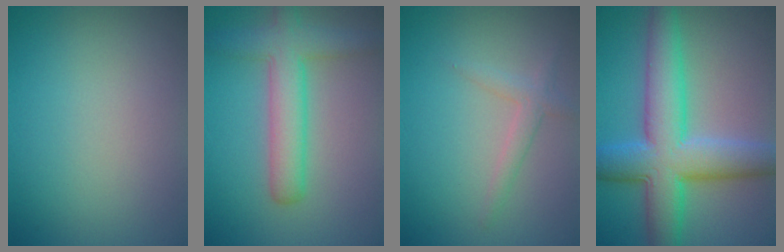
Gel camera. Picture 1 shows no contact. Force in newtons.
{"total": 4.9, "press": 4.9, "slide": 0.3}
{"total": 1.6, "press": 1.6, "slide": 0.1}
{"total": 8.9, "press": 8.9, "slide": 0.1}